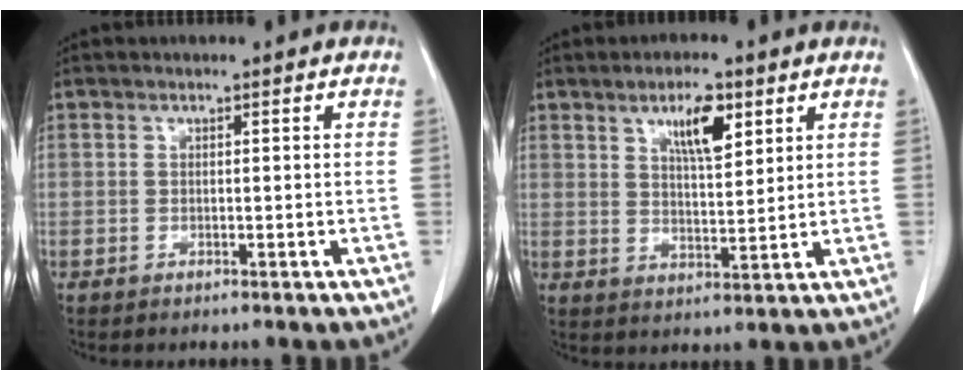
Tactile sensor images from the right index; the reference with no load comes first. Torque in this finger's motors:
{"motor_torque": [0.17, 0.19, 0.15, 0.08]}